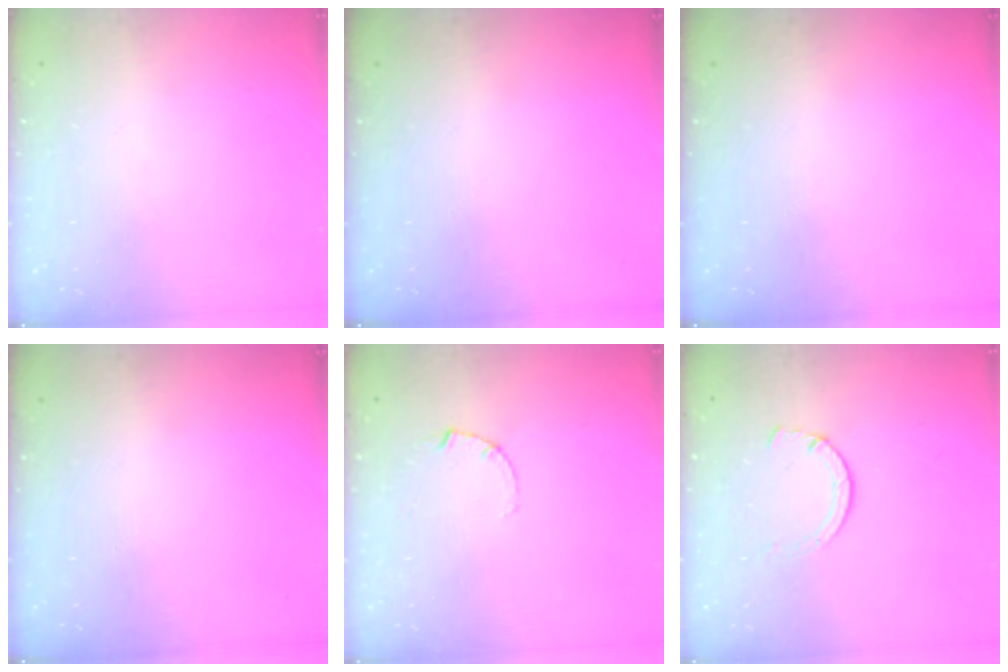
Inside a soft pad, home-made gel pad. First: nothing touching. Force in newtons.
{"total": 0.0}
{"total": 0.0}
{"total": 0.0}
{"total": 2.5, "press": 2.5, "slide": 0.3}
{"total": 2.8, "press": 2.8, "slide": 0.4}